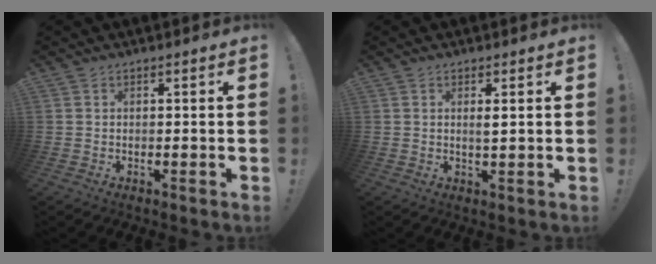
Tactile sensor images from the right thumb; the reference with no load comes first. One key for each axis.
{"total": 1.7, "fx": 0.7, "fy": 0.1, "fz": 1.6, "tx": -0.020, "ty": -0.007, "tz": 0.008}